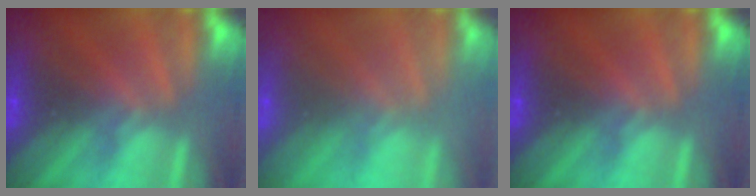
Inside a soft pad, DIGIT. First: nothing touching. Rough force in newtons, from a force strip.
{"total": 8.1}
{"total": 0.0}